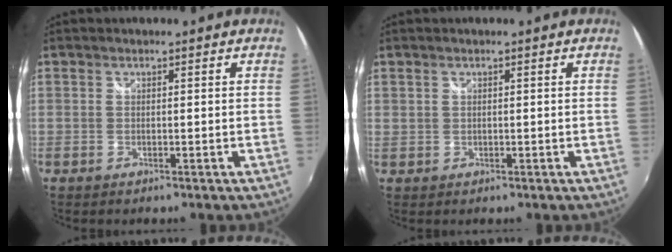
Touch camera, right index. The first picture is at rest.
{"total": 0.8, "force": [0.3, 0.7, 0.2], "torque": [-0.004, 0.002, 0.004]}